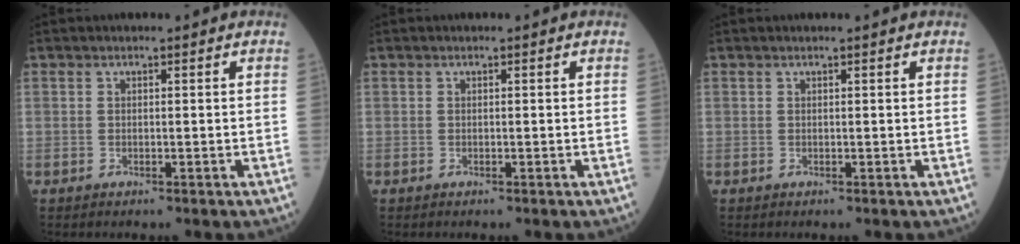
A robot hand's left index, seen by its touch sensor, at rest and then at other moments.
{"total": 0.0}
{"total": 0.6, "force": [0.6, -0.1, 0.3], "torque": [-0.008, 0.002, 0.012]}